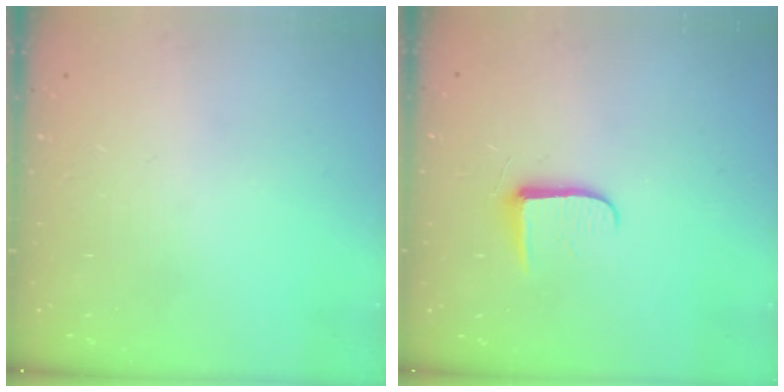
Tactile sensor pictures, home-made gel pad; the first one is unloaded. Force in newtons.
{"total": 5.9, "press": 5.8, "slide": 0.8}